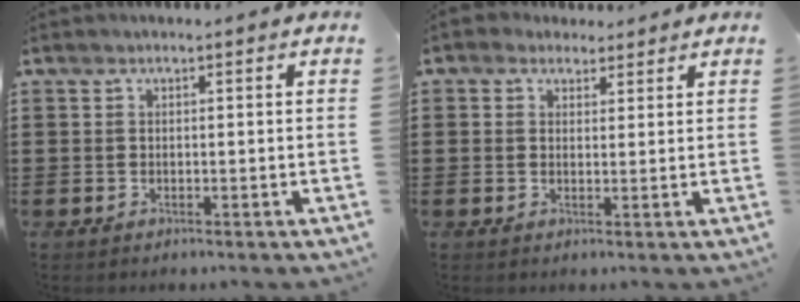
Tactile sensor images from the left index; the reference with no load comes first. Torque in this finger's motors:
{"motor_torque": [1.06, -1.09, -0.28, -0.13]}